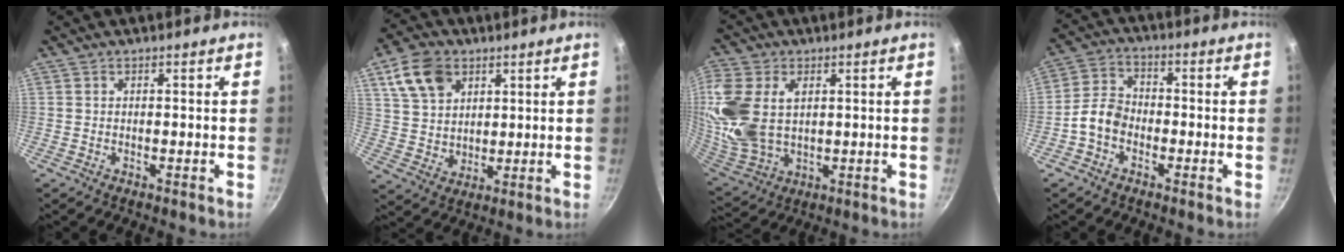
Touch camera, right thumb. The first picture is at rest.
{"total": 11.4, "force": [5.2, 8.3, 6.0], "torque": [-0.089, -0.007, 0.103]}
{"total": 17.1, "force": [3.6, 11.4, 12.3], "torque": [-0.272, -0.012, 0.080]}
{"total": 6.1, "force": [-2.5, 4.4, 3.4], "torque": [-0.051, 0.034, -0.062]}